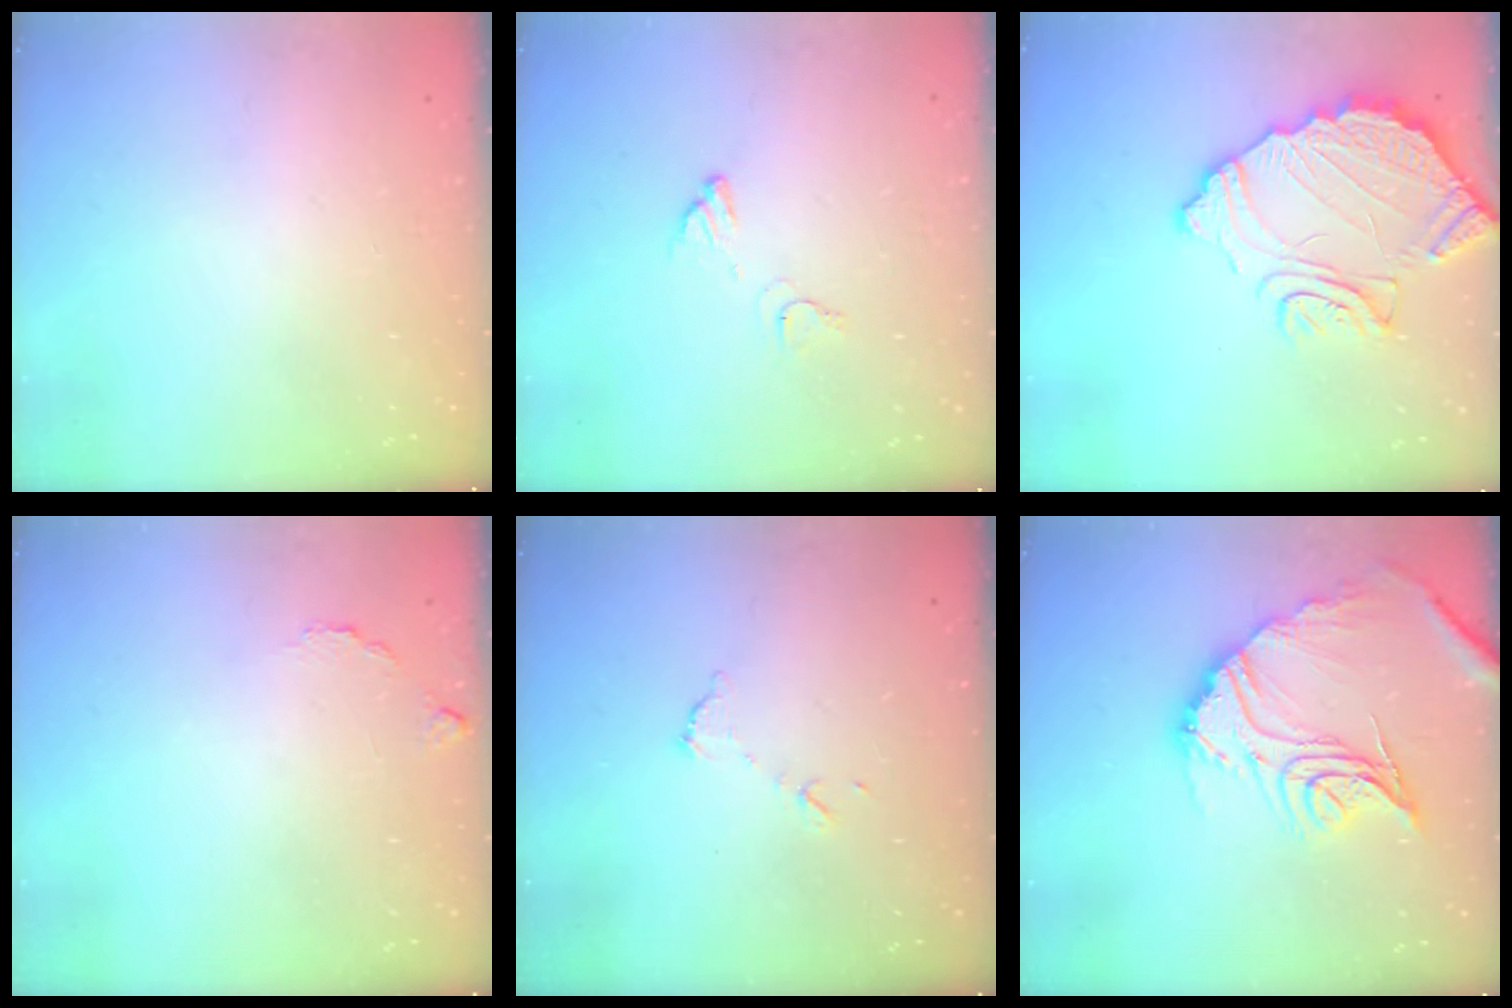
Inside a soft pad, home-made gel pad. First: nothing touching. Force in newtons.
{"total": 4.7, "press": 4.6, "slide": 0.3}
{"total": 13.6, "press": 13.6, "slide": 1.2}
{"total": 5.2, "press": 5.2, "slide": 0.3}
{"total": 6.2, "press": 6.2, "slide": 0.2}
{"total": 19.2, "press": 19.1, "slide": 2.0}